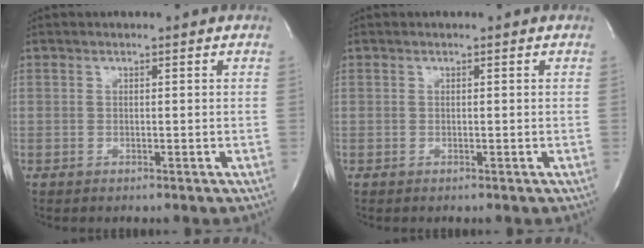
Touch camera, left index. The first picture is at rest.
{"total": 0.0}